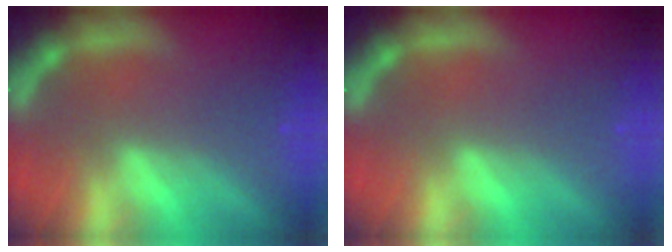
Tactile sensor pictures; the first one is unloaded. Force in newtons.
{"total": 0.0}